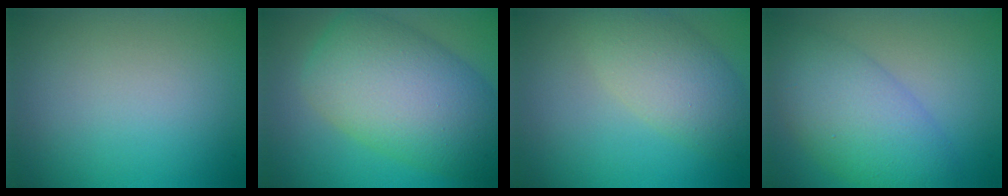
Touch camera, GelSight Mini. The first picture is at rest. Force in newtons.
{"total": 11.2, "press": 11.2, "slide": 0.3}
{"total": 5.0, "press": 5.0, "slide": 0.4}
{"total": 4.8, "press": 4.8, "slide": 0.2}